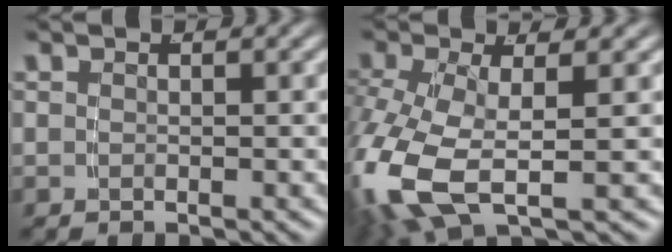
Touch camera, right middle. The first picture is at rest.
{"total": 7.5, "force": [-1.5, 4.4, 5.8], "torque": [-0.170, -0.040, -0.004]}